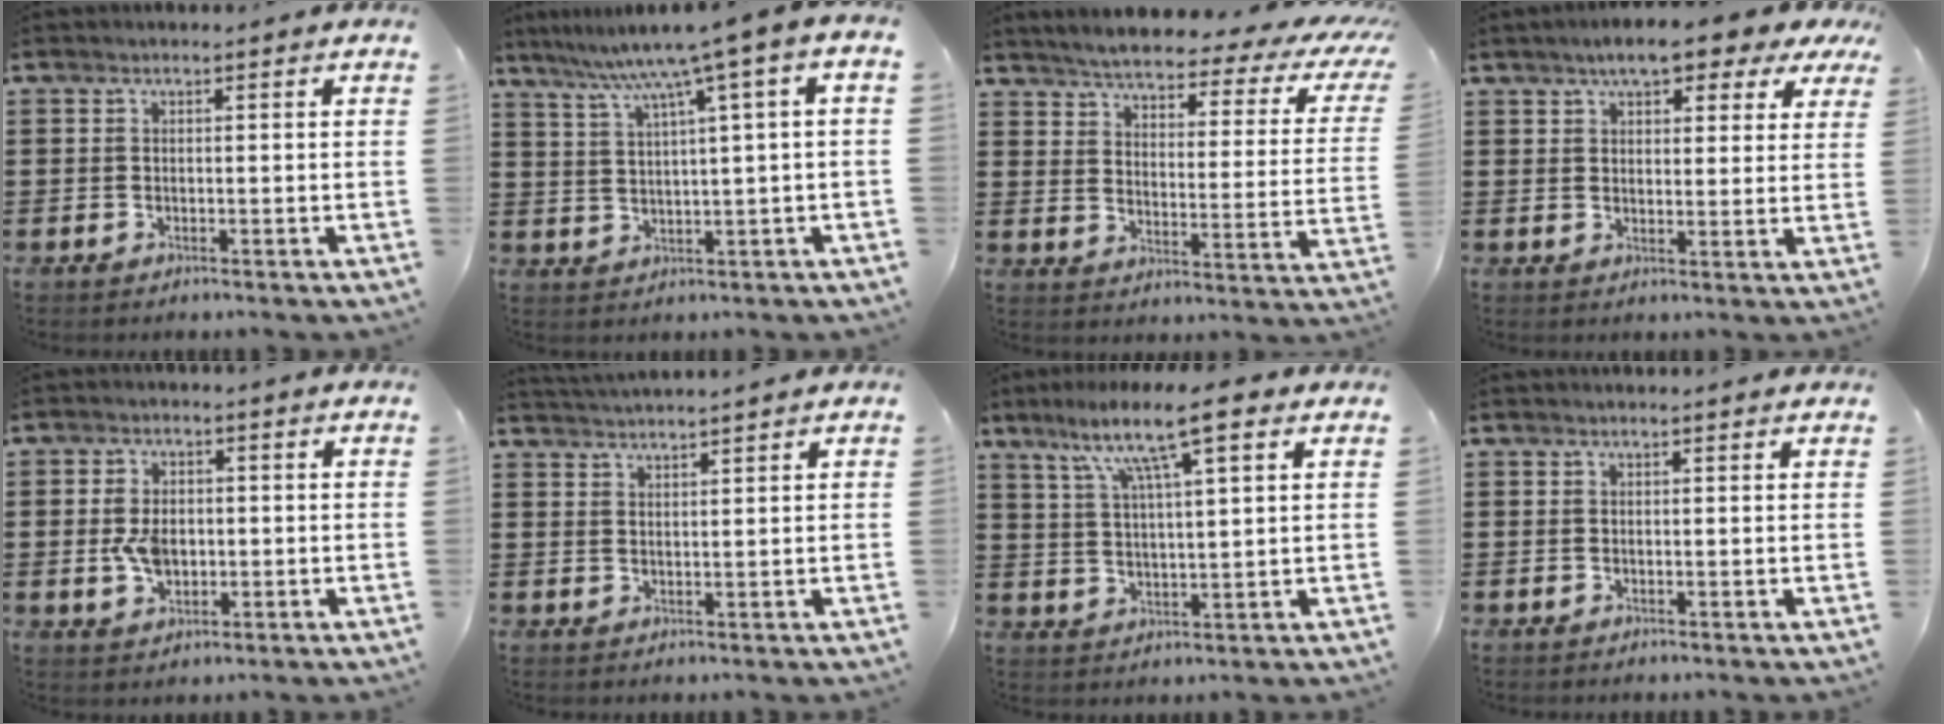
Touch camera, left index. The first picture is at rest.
{"total": 6.6, "force": [3.4, -0.2, 5.7], "torque": [-0.122, -0.026, 0.050]}
{"total": 4.3, "force": [3.6, 0.3, 2.2], "torque": [-0.064, -0.027, 0.054]}
{"total": 6.7, "force": [5.2, 2.1, 3.7], "torque": [-0.064, -0.012, 0.088]}
{"total": 5.2, "force": [-0.3, 3.5, 3.9], "torque": [-0.083, 0.001, -0.011]}
{"total": 2.1, "force": [2.1, -0.4, 0.0], "torque": [-0.006, -0.005, 0.041]}
{"total": 10.4, "force": [6.6, 1.6, 7.8], "torque": [-0.158, -0.011, 0.113]}
{"total": 0.7, "force": [0.6, 0.0, 0.4], "torque": [-0.008, -0.001, 0.011]}